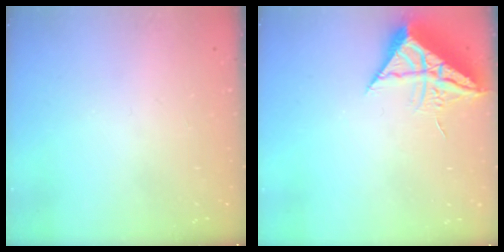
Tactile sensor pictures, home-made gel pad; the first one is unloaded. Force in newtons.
{"total": 10.4, "press": 10.3, "slide": 1.1}